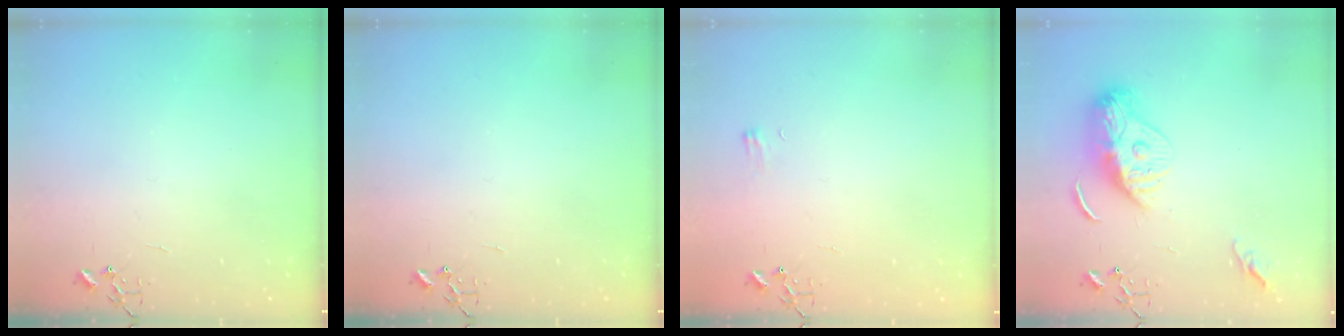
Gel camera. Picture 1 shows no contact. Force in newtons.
{"total": 0.0}
{"total": 4.7, "press": 4.7, "slide": 0.5}
{"total": 11.6, "press": 11.6, "slide": 0.9}